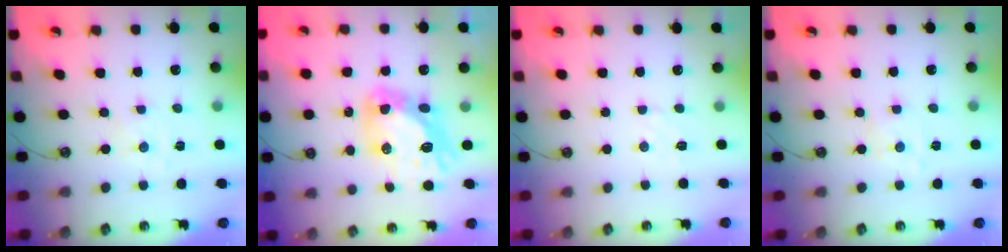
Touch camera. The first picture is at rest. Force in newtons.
{"total": 14.0, "press": 13.9, "slide": 1.2}
{"total": 5.3, "press": 5.3, "slide": 0.7}
{"total": 2.0, "press": 2.0, "slide": 0.3}